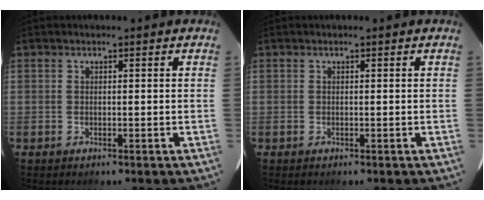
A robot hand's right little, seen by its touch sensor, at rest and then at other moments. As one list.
[{"total": 0.0}]